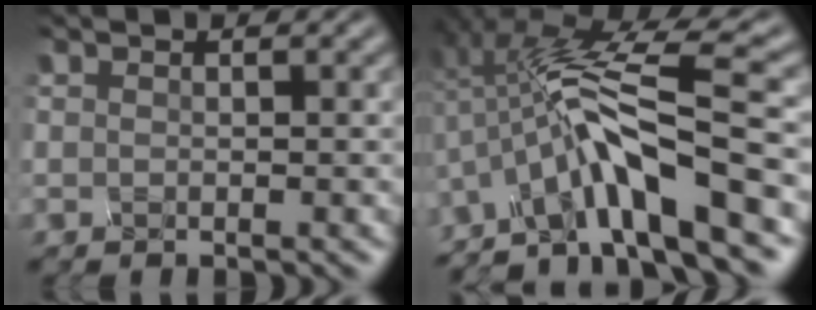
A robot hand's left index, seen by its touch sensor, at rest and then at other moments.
{"total": 10.3, "force": [-5.0, 1.7, 8.9], "torque": [-0.163, 0.023, -0.067]}